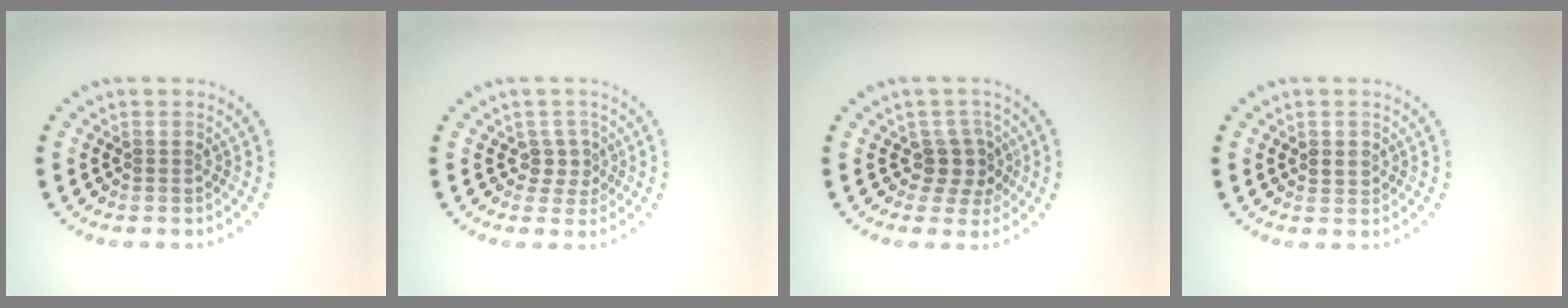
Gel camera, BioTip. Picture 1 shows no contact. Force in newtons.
{"total": 1.8, "press": 1.3, "slide": 1.2}
{"total": 2.6, "press": 2.0, "slide": 1.6}
{"total": 1.3, "press": 1.2, "slide": 0.3}